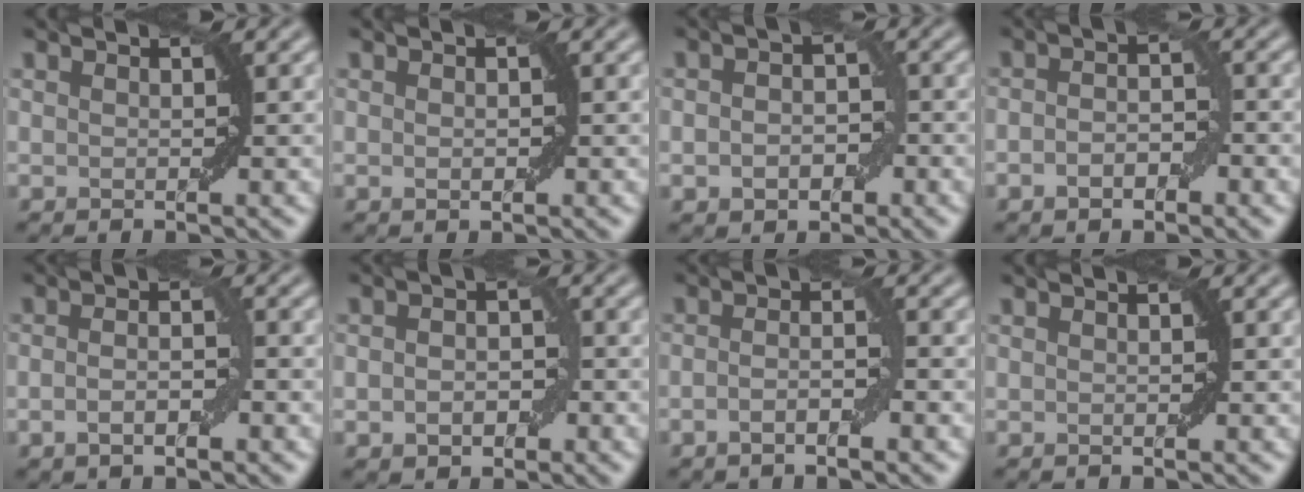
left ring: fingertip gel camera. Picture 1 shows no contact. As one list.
[{"total": 0.8, "force": [0.0, 0.4, 0.7], "torque": [-0.010, 0.000, 0.002]}, {"total": 3.4, "force": [-0.7, 2.4, 2.3], "torque": [-0.026, -0.002, -0.012]}, {"total": 2.7, "force": [-1.0, 1.4, 2.1], "torque": [-0.036, 0.002, -0.019]}, {"total": 2.5, "force": [-0.7, 0.9, 2.2], "torque": [-0.041, -0.002, -0.014]}, {"total": 3.0, "force": [-0.5, 2.0, 2.2], "torque": [-0.026, 0.000, -0.010]}, {"total": 2.2, "force": [-0.9, 0.4, 1.9], "torque": [-0.033, 0.003, -0.019]}, {"total": 0.0}]